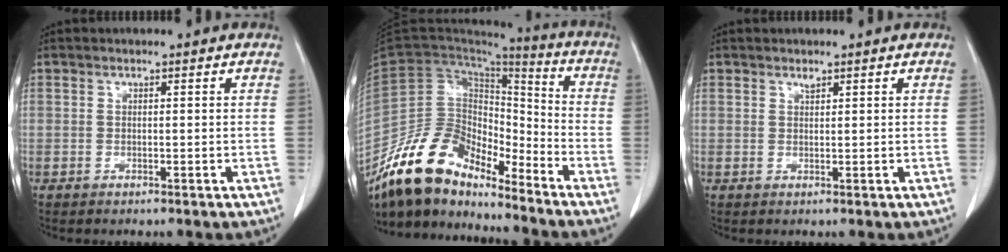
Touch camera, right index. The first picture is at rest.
{"total": 16.8, "force": [-13.8, 5.8, 7.7], "torque": [-0.147, 0.032, -0.259]}
{"total": 1.1, "force": [0.8, 0.6, 0.5], "torque": [-0.013, 0.001, 0.017]}